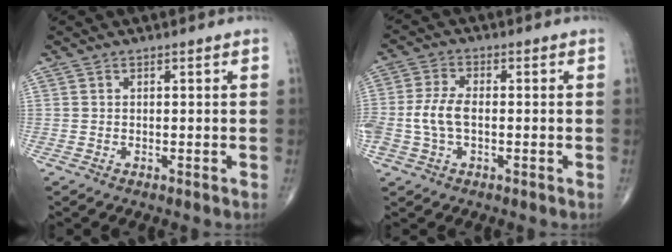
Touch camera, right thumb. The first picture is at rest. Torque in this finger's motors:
{"motor_torque": [0.18, 0.11, 0.43, 0.03, 0.12]}